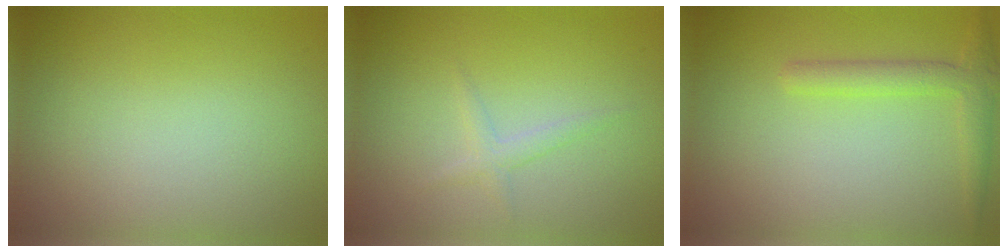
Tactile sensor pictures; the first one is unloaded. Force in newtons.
{"total": 1.2, "press": 1.2, "slide": 0.1}
{"total": 2.6, "press": 2.6, "slide": 0.2}